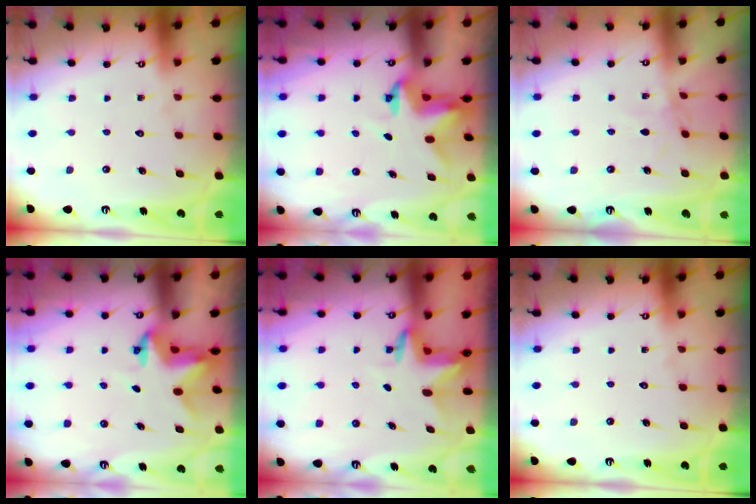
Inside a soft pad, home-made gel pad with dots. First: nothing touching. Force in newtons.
{"total": 3.6, "press": 3.6, "slide": 0.0}
{"total": 2.2, "press": 2.1, "slide": 0.3}
{"total": 3.2, "press": 3.2, "slide": 0.1}
{"total": 3.2, "press": 3.2, "slide": 0.3}
{"total": 0.0}